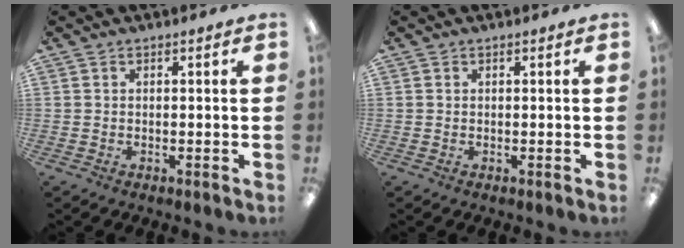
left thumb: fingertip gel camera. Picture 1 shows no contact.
{"total": 0.0}